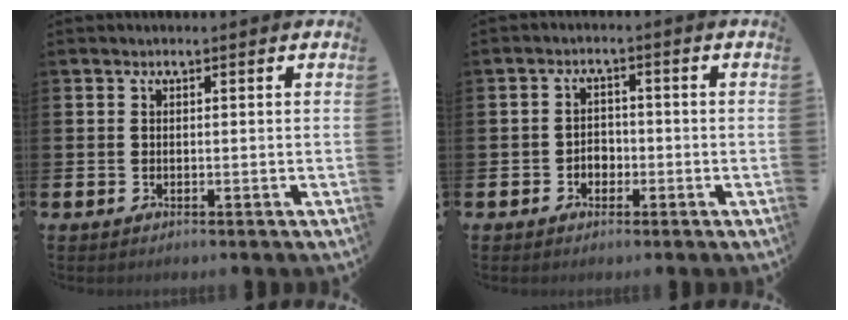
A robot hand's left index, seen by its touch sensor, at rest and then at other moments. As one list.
[{"total": 2.3, "force": [-1.1, 1.9, 0.9], "torque": [-0.011, 0.002, -0.027]}]